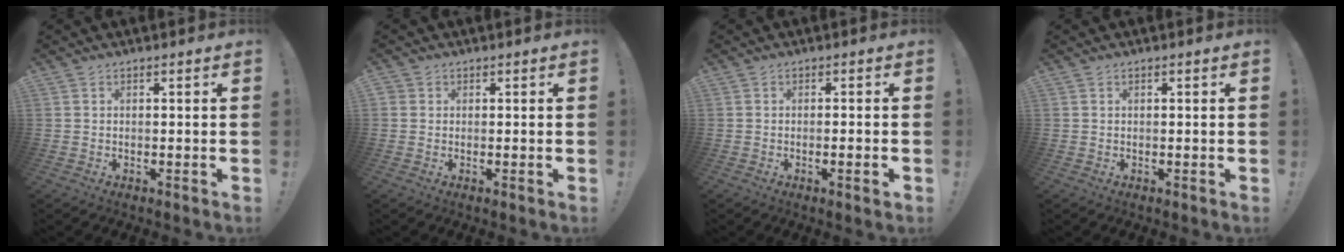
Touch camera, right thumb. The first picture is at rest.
{"total": 1.4, "force": [0.3, 1.2, 0.6], "torque": [-0.017, 0.004, 0.007]}
{"total": 2.5, "force": [-0.8, 0.0, 2.4], "torque": [-0.042, 0.000, -0.012]}
{"total": 0.0}